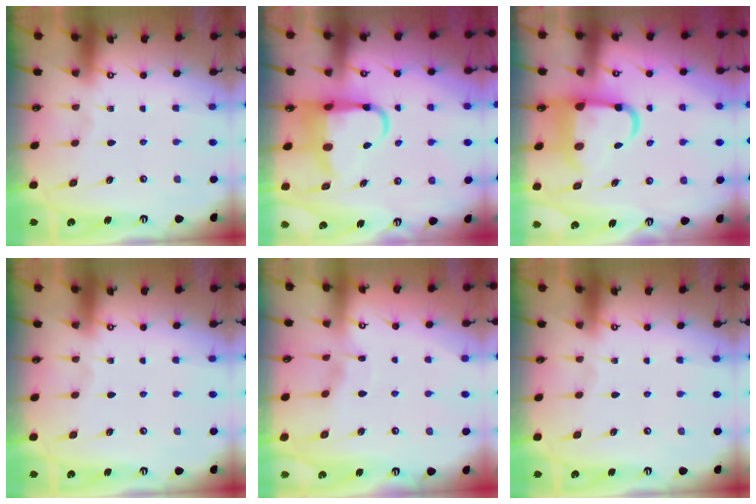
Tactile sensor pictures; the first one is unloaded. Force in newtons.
{"total": 8.4, "press": 7.8, "slide": 3.1}
{"total": 10.9, "press": 10.6, "slide": 2.4}
{"total": 0.0}
{"total": 2.7, "press": 2.7, "slide": 0.3}
{"total": 0.0}